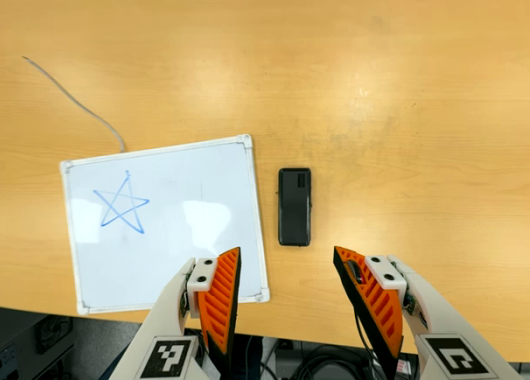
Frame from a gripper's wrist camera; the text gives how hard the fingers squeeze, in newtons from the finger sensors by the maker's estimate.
{"total": 0.0}